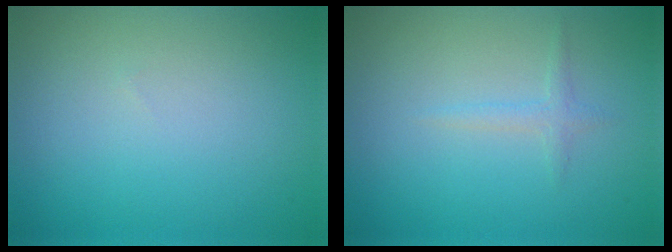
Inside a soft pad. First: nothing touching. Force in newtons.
{"total": 1.0, "press": 1.0, "slide": 0.1}